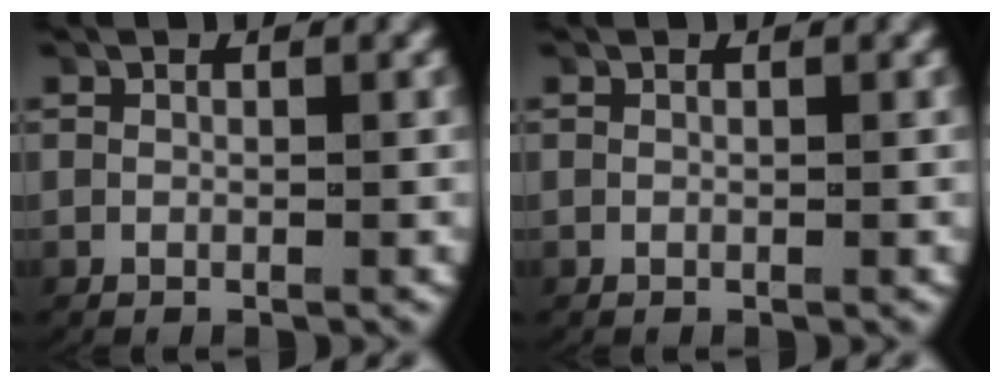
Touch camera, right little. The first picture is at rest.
{"total": 0.0}